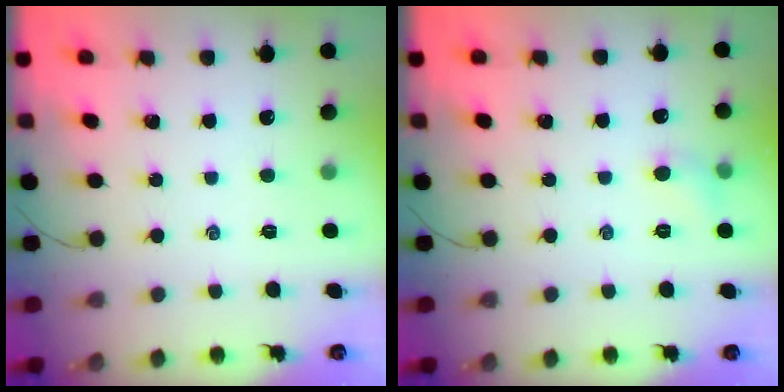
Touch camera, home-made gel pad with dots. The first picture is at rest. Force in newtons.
{"total": 4.9, "press": 4.7, "slide": 1.4}